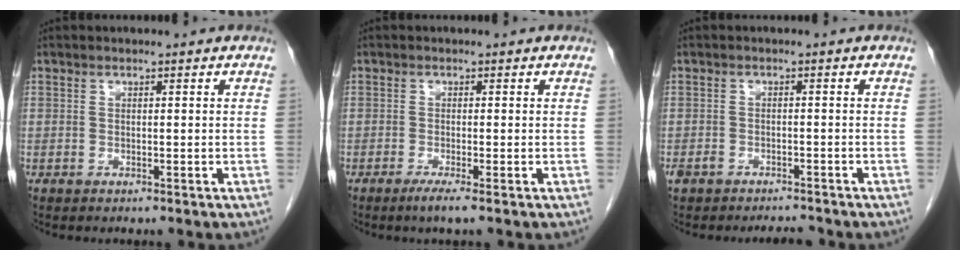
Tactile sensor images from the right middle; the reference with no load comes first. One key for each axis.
{"total": 2.0, "fx": -1.3, "fy": -0.3, "fz": 1.6, "tx": -0.031, "ty": -0.006, "tz": -0.026}
{"total": 3.6, "fx": -3.0, "fy": 1.3, "fz": 1.3, "tx": -0.027, "ty": 0.004, "tz": -0.047}